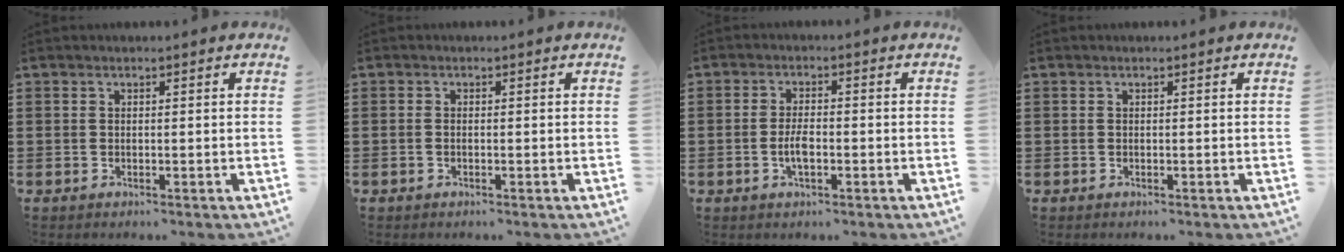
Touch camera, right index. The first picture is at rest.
{"total": 0.6, "force": [-0.3, 0.2, 0.4], "torque": [-0.011, -0.004, -0.006]}
{"total": 3.5, "force": [-1.0, 1.3, 3.1], "torque": [-0.064, 0.001, -0.019]}
{"total": 0.0}